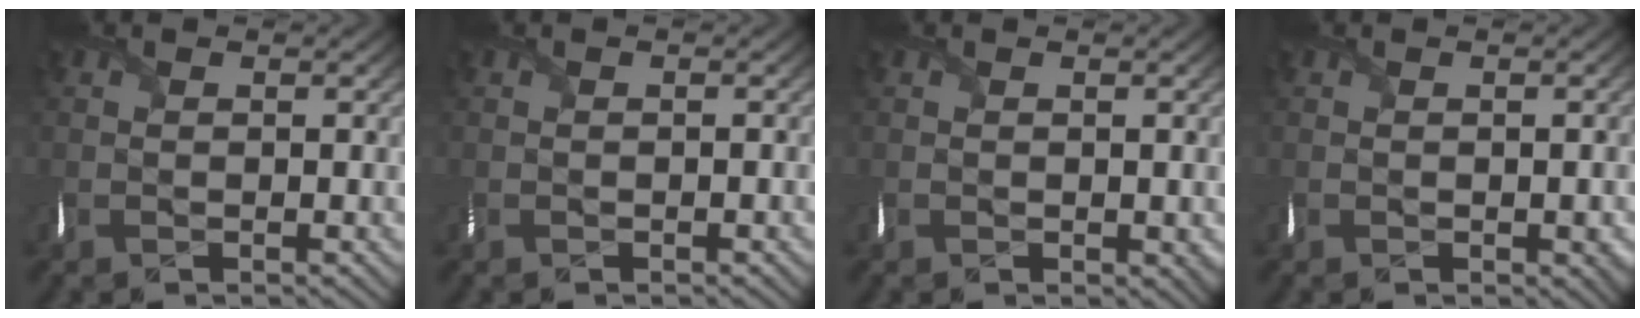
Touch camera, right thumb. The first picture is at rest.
{"total": 0.6, "force": [-0.4, 0.3, 0.3], "torque": [-0.006, -0.001, -0.008]}
{"total": 1.4, "force": [-0.1, 0.8, 1.1], "torque": [-0.020, -0.006, 0.001]}
{"total": 2.2, "force": [-0.7, 1.3, 1.7], "torque": [-0.024, -0.011, -0.006]}